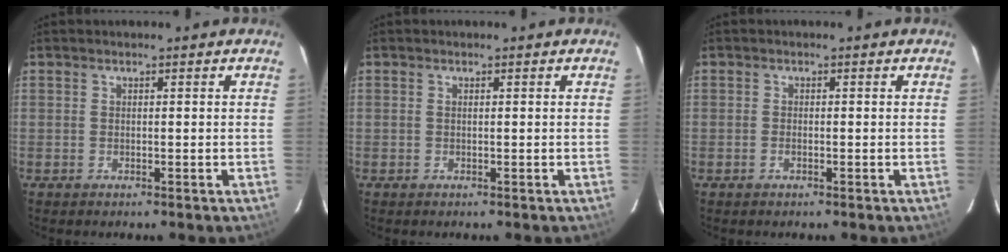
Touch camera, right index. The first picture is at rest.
{"total": 0.0}
{"total": 0.8, "force": [-0.5, 0.5, 0.5], "torque": [-0.012, -0.001, -0.008]}